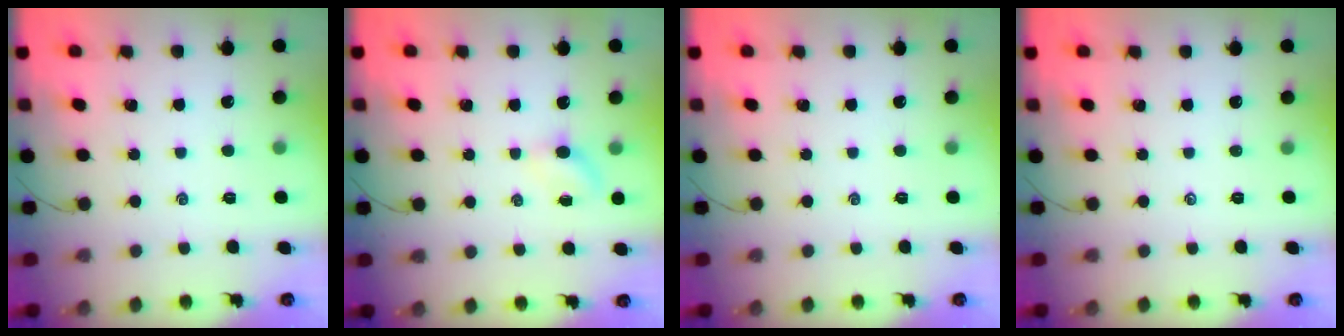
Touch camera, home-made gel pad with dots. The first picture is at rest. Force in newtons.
{"total": 2.8, "press": 2.7, "slide": 0.9}
{"total": 0.0}
{"total": 0.0}